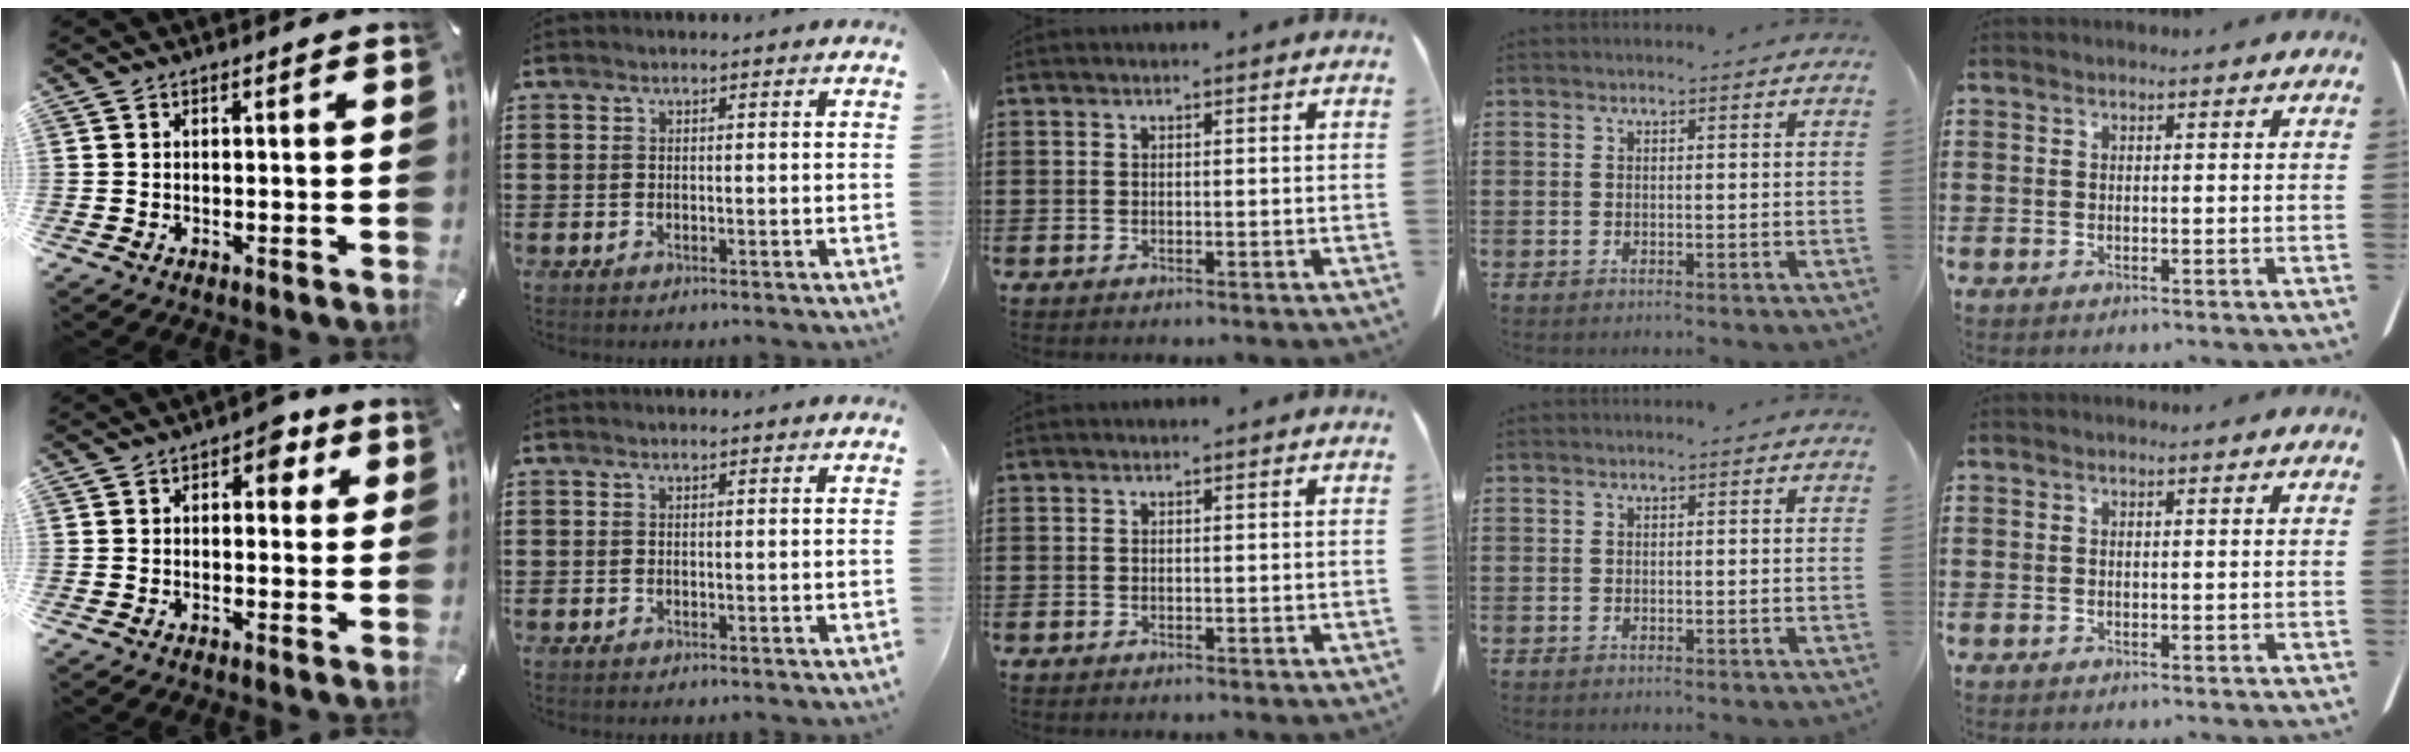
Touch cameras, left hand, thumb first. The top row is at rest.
{"thumb": {"total": 5.4, "force": [2.0, 3.4, 3.8], "torque": [-0.034, -0.006, 0.023]}}